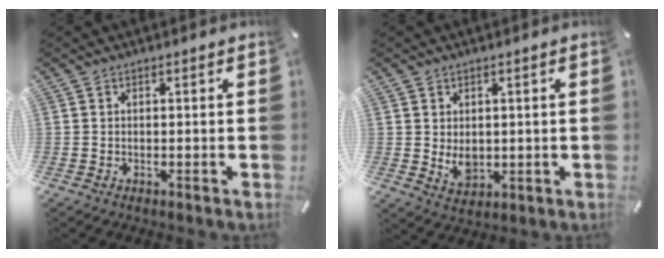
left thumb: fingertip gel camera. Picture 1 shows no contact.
{"total": 5.1, "force": [0.6, 4.2, 2.9], "torque": [-0.044, -0.003, 0.012]}